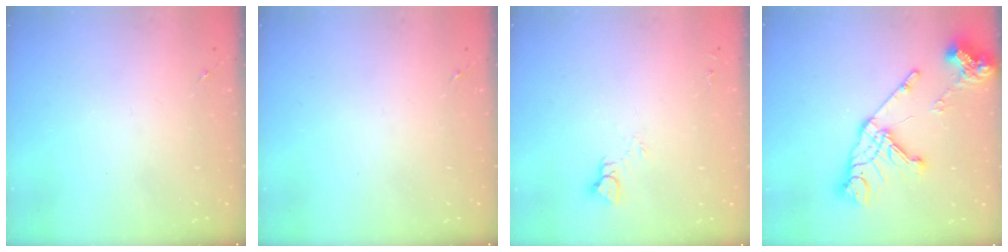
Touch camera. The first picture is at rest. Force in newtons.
{"total": 0.0}
{"total": 5.3, "press": 5.3, "slide": 0.5}
{"total": 19.2, "press": 19.1, "slide": 2.3}